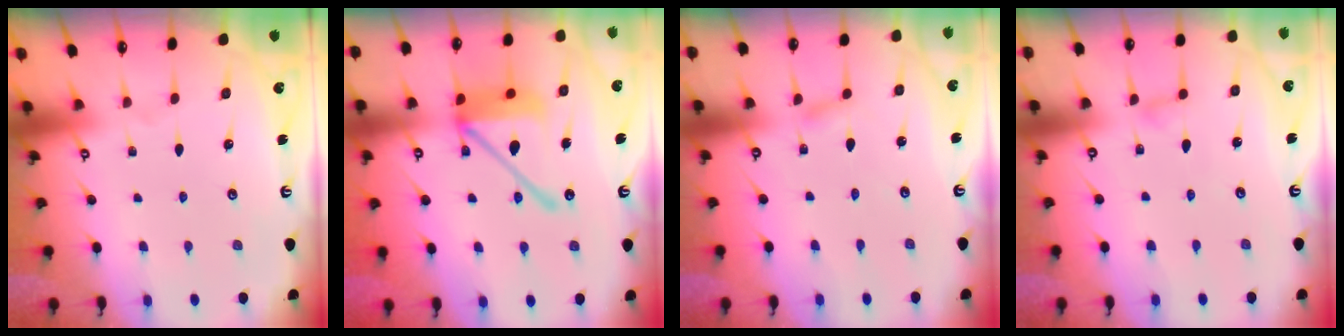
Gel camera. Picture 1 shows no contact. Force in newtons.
{"total": 15.1, "press": 14.9, "slide": 2.2}
{"total": 1.5, "press": 1.5, "slide": 0.2}
{"total": 4.1, "press": 4.1, "slide": 0.6}